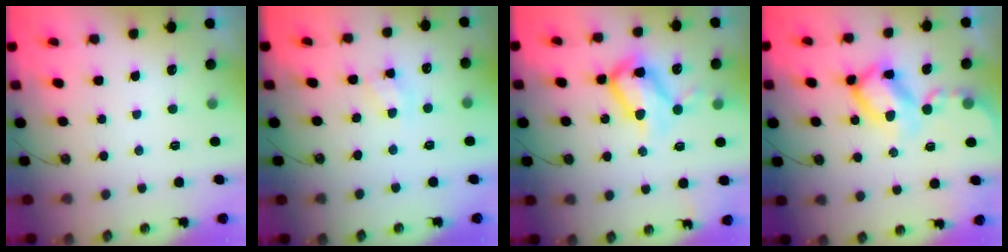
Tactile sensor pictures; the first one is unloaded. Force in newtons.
{"total": 4.0, "press": 4.0, "slide": 0.2}
{"total": 14.8, "press": 14.7, "slide": 1.5}
{"total": 14.5, "press": 14.5, "slide": 1.3}